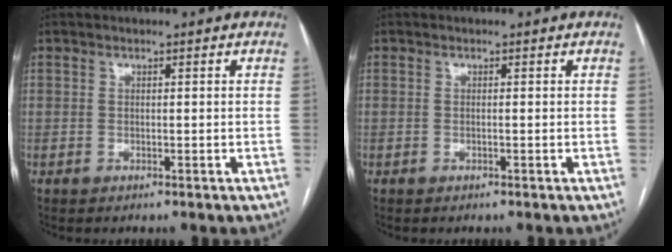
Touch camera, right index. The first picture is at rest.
{"total": 0.0}